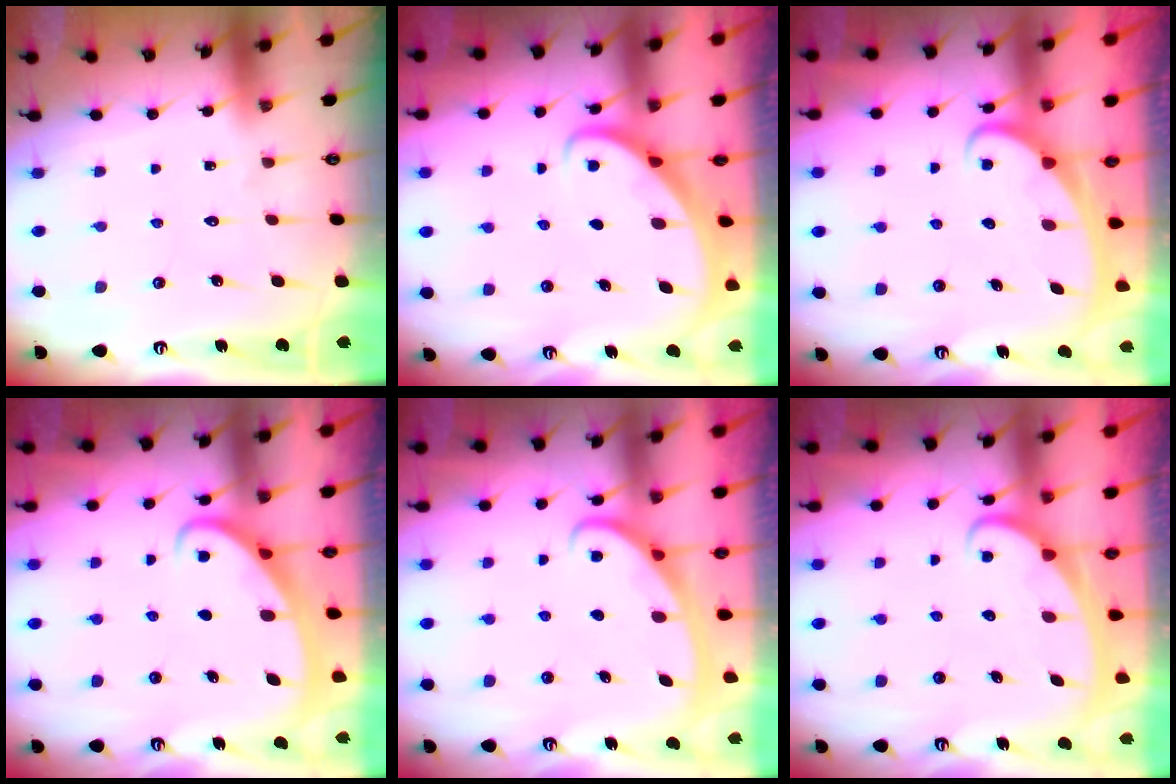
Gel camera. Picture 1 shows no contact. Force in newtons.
{"total": 2.7, "press": 2.6, "slide": 0.2}
{"total": 2.6, "press": 2.6, "slide": 0.3}
{"total": 2.6, "press": 2.6, "slide": 0.4}
{"total": 3.0, "press": 3.0, "slide": 0.4}
{"total": 2.5, "press": 2.5, "slide": 0.3}